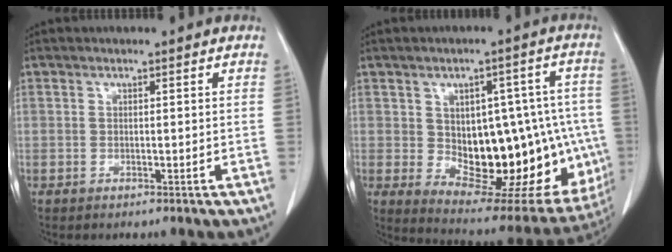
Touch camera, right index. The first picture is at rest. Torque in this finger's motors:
{"motor_torque": [0.66, -0.12, 0.39, 0.13]}